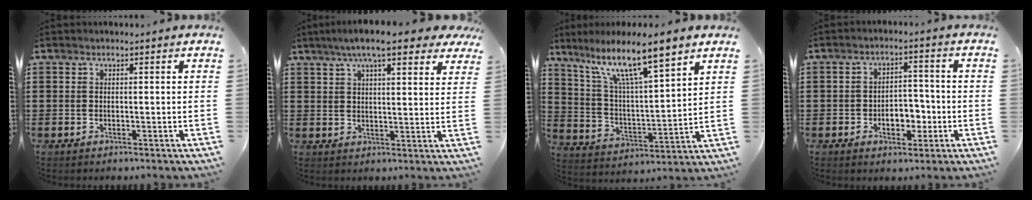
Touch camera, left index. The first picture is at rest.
{"total": 8.3, "force": [6.6, 1.4, 4.9], "torque": [-0.104, -0.008, 0.119]}
{"total": 11.5, "force": [8.2, 1.7, 7.9], "torque": [-0.168, -0.040, 0.135]}
{"total": 5.1, "force": [-1.6, 3.2, 3.6], "torque": [-0.060, 0.006, -0.033]}